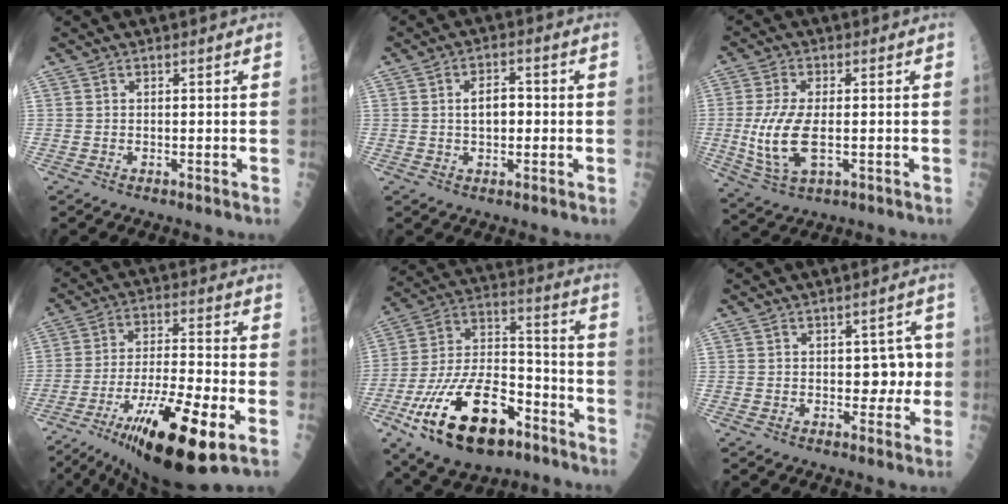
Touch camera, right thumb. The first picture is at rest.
{"total": 5.2, "force": [0.1, 3.0, 4.3], "torque": [-0.060, 0.011, 0.000]}
{"total": 10.9, "force": [-1.3, 5.1, 9.5], "torque": [-0.206, -0.006, -0.018]}
{"total": 22.0, "force": [-9.4, 5.0, 19.2], "torque": [-0.338, 0.002, -0.151]}
{"total": 24.5, "force": [-11.9, 12.1, 17.7], "torque": [-0.350, 0.056, -0.200]}
{"total": 4.7, "force": [-0.1, 3.1, 3.5], "torque": [-0.010, 0.008, -0.001]}